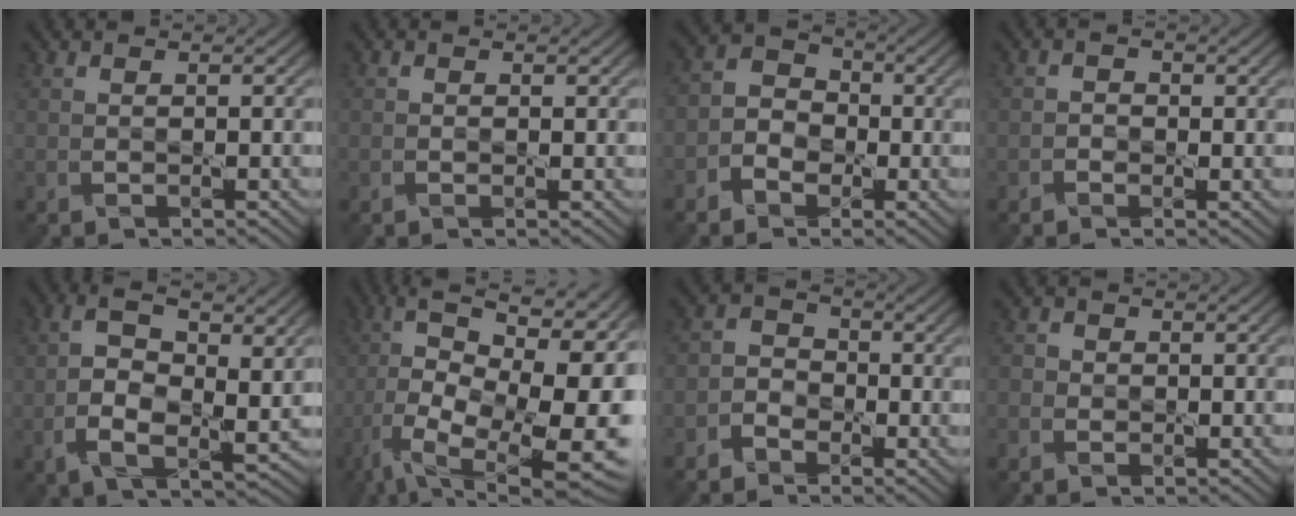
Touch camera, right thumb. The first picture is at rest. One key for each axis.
{"total": 0.0}
{"total": 4.3, "fx": -2.0, "fy": 3.5, "fz": 1.7, "tx": -0.033, "ty": 0.007, "tz": -0.054}
{"total": 0.9, "fx": -0.4, "fy": 0.7, "fz": 0.4, "tx": -0.005, "ty": 0.002, "tz": -0.013}
{"total": 10.7, "fx": -0.2, "fy": 5.6, "fz": 9.1, "tx": -0.202, "ty": -0.008, "tz": -0.007}
{"total": 17.1, "fx": -3.5, "fy": 7.7, "fz": 14.8, "tx": -0.279, "ty": -0.010, "tz": -0.059}
{"total": 3.1, "fx": -2.0, "fy": 2.3, "fz": 0.9, "tx": -0.021, "ty": 0.007, "tz": -0.053}
{"total": 1.5, "fx": -0.2, "fy": 1.4, "fz": 0.1, "tx": 0.004, "ty": 0.005, "tz": -0.011}